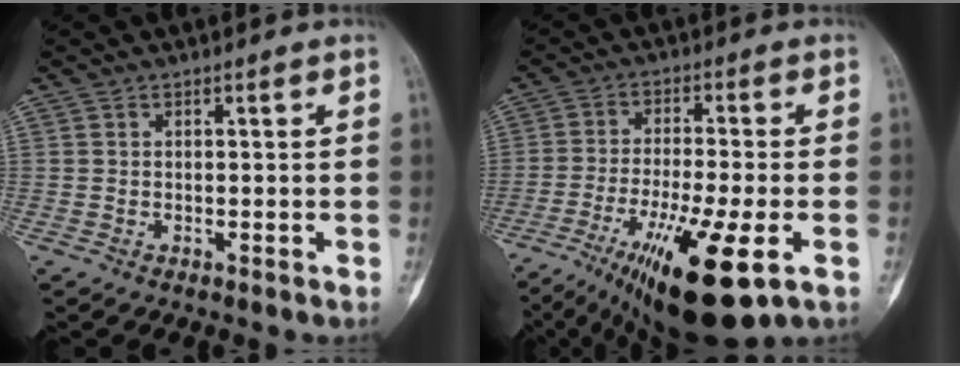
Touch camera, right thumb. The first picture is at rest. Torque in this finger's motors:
{"motor_torque": [0.72, 0.61, 1.92, -0.84, 0.22]}